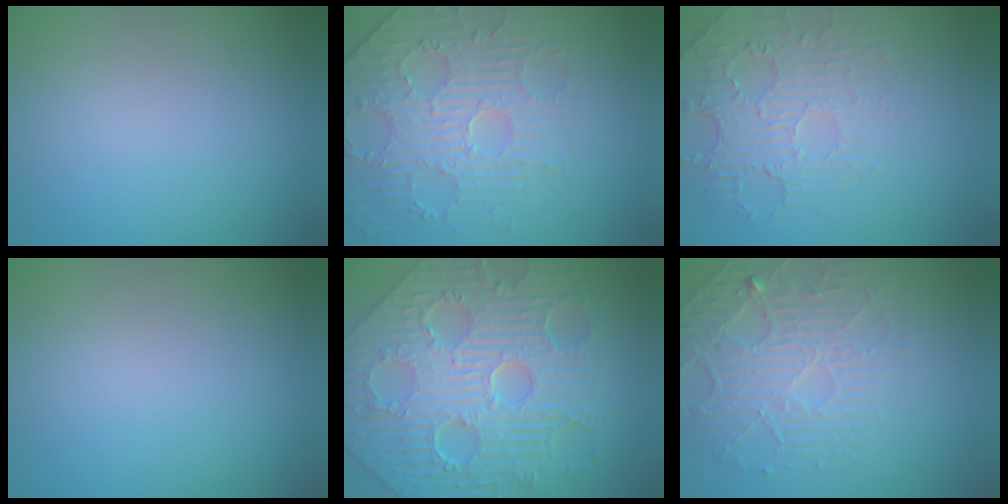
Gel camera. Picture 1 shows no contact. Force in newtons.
{"total": 4.4, "press": 4.0, "slide": 1.7}
{"total": 2.5, "press": 1.9, "slide": 1.6}
{"total": 0.0}
{"total": 11.8, "press": 8.1, "slide": 8.5}
{"total": 4.5, "press": 3.3, "slide": 3.1}